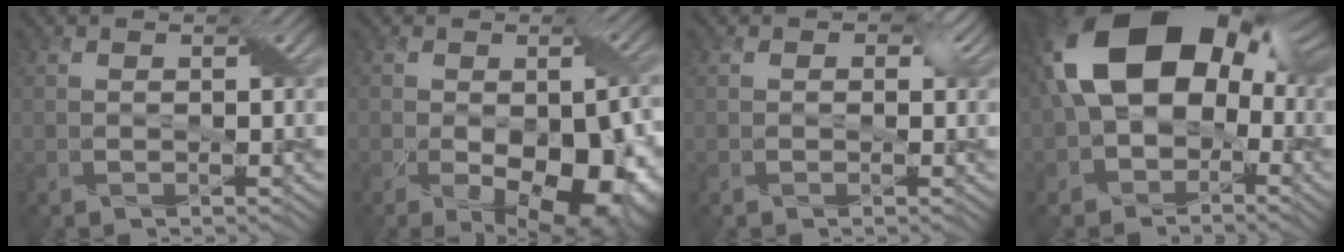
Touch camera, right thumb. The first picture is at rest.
{"total": 14.1, "force": [-5.7, 7.4, 10.6], "torque": [-0.143, -0.034, -0.063]}
{"total": 1.8, "force": [0.3, 1.5, 0.9], "torque": [-0.010, -0.003, 0.001]}
{"total": 17.7, "force": [1.5, 12.1, 12.8], "torque": [-0.219, -0.001, 0.025]}